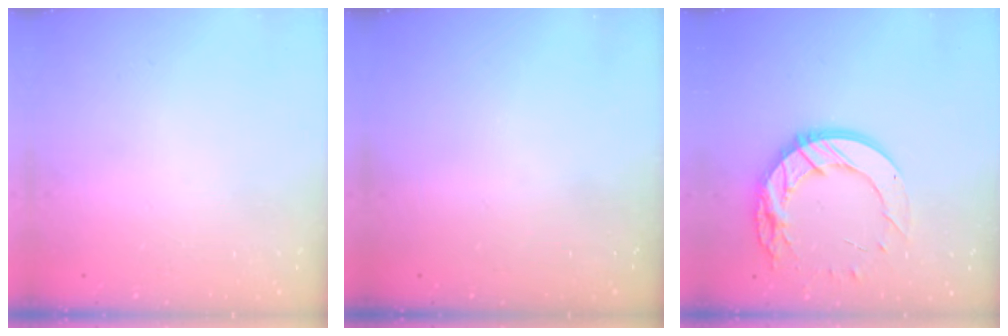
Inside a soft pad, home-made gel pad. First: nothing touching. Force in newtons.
{"total": 0.0}
{"total": 16.8, "press": 16.8, "slide": 1.2}